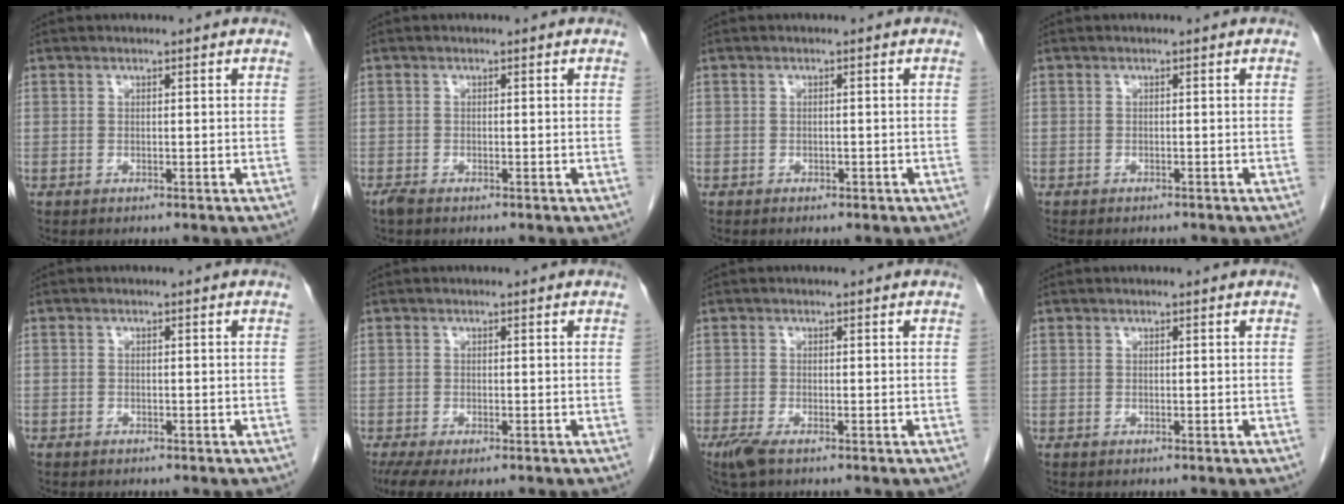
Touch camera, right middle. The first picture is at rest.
{"total": 1.3, "force": [-1.0, 0.3, 0.7], "torque": [-0.023, -0.005, -0.020]}
{"total": 1.2, "force": [-0.8, 0.6, 0.7], "torque": [-0.014, -0.002, -0.007]}
{"total": 5.4, "force": [-4.7, 1.6, 2.1], "torque": [-0.027, -0.007, -0.060]}
{"total": 1.1, "force": [-0.9, 0.5, 0.3], "torque": [-0.012, 0.000, -0.013]}
{"total": 6.0, "force": [-4.1, 2.0, 3.9], "torque": [-0.068, -0.018, -0.065]}
{"total": 2.7, "force": [-1.8, 0.5, 2.0], "torque": [-0.046, -0.009, -0.036]}
{"total": 0.0}